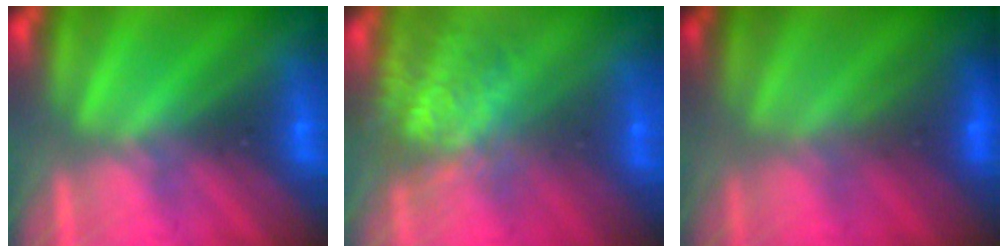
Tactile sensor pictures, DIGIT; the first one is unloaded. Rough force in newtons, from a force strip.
{"total": 10.6}
{"total": 2.9}